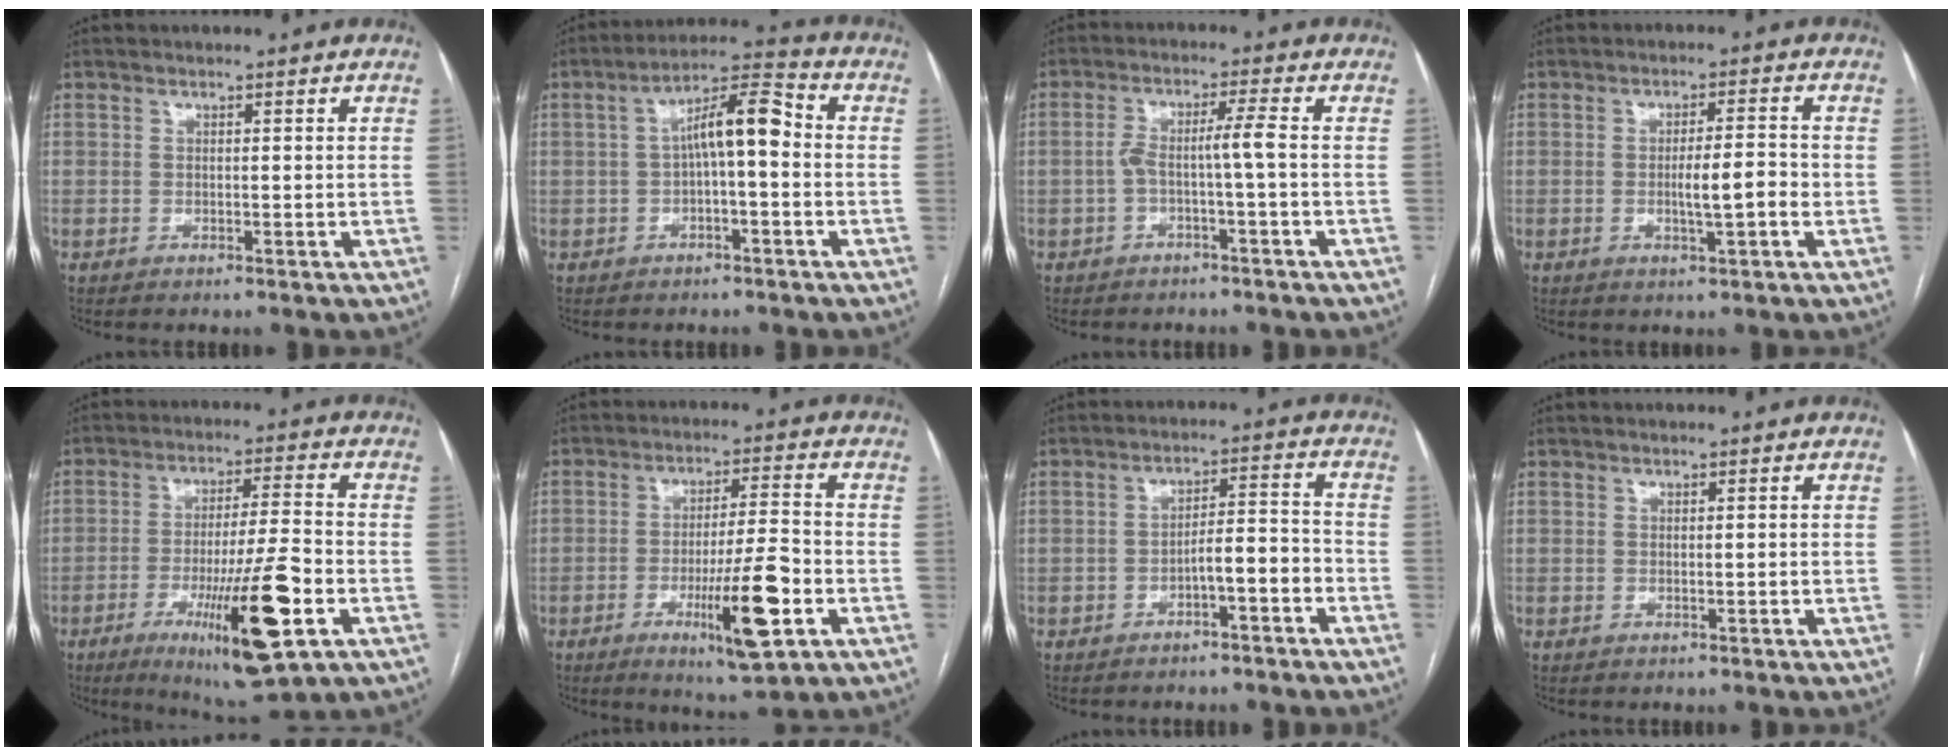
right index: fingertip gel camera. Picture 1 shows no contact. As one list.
[{"total": 8.2, "force": [0.0, 2.0, 8.0], "torque": [-0.134, 0.035, -0.003]}, {"total": 4.1, "force": [-1.1, -0.6, 3.9], "torque": [-0.078, 0.020, -0.015]}, {"total": 5.2, "force": [-1.0, 0.5, 5.1], "torque": [-0.084, -0.002, -0.014]}, {"total": 16.0, "force": [-6.2, 1.8, 14.7], "torque": [-0.245, -0.020, -0.093]}, {"total": 12.0, "force": [-4.4, 1.5, 11.0], "torque": [-0.181, -0.011, -0.066]}, {"total": 5.3, "force": [-2.7, 0.8, 4.4], "torque": [-0.067, 0.025, -0.040]}, {"total": 0.0}]